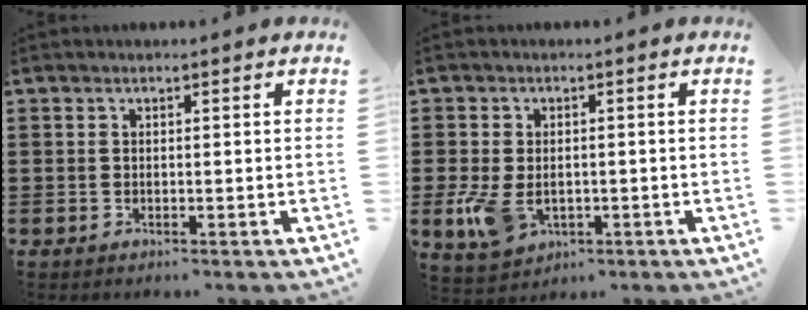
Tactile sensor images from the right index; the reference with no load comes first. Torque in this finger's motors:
{"motor_torque": [1.88, 0.26, 0.59, 0.16]}